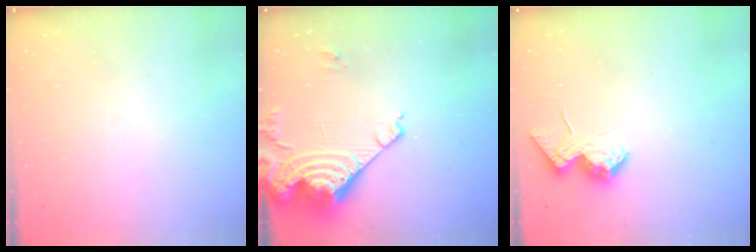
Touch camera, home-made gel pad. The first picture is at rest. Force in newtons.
{"total": 16.5, "press": 16.5, "slide": 1.7}
{"total": 15.9, "press": 15.9, "slide": 0.9}